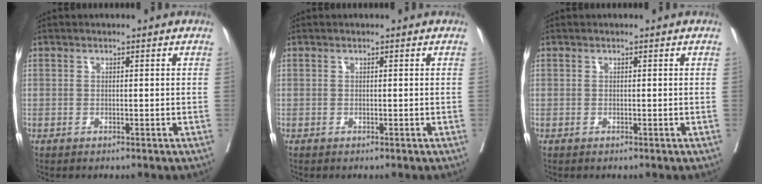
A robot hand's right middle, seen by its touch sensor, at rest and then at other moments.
{"total": 0.0}
{"total": 0.0}